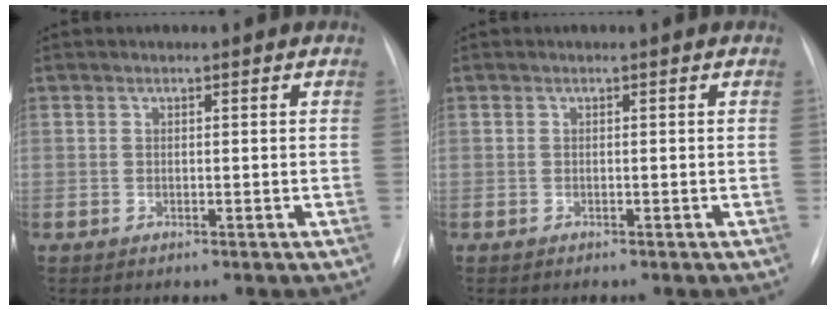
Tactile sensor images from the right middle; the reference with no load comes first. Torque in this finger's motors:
{"motor_torque": [-0.28, 0.04, 0.01, 0.00]}